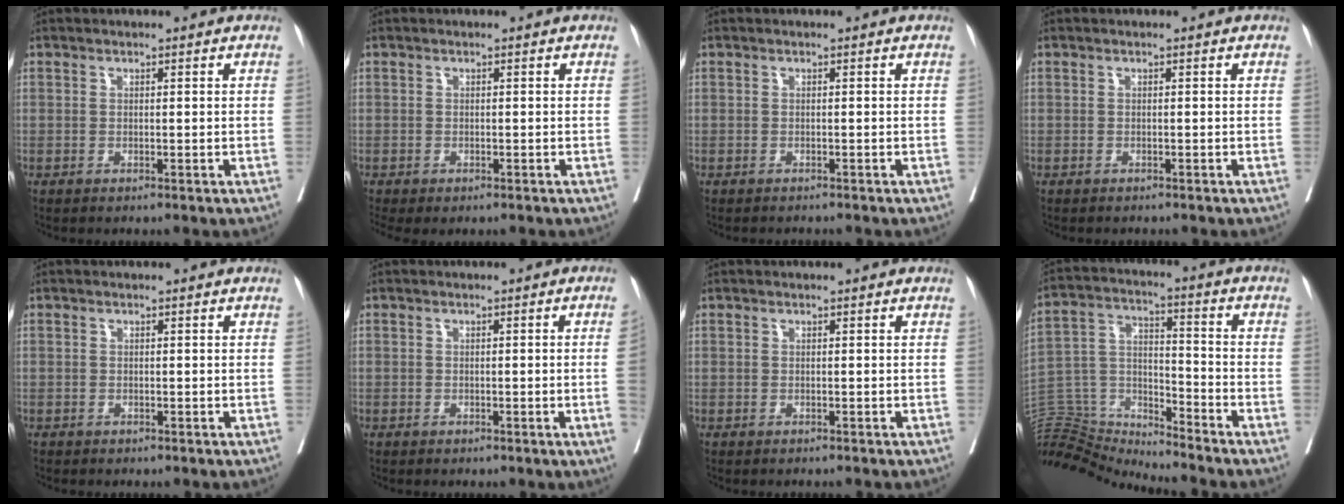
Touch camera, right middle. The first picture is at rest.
{"total": 2.6, "force": [-1.9, 1.4, 1.1], "torque": [-0.015, -0.005, -0.030]}
{"total": 1.9, "force": [-1.8, 0.5, 0.4], "torque": [-0.009, -0.003, -0.024]}
{"total": 1.5, "force": [-1.4, 0.5, 0.5], "torque": [-0.013, -0.003, -0.019]}
{"total": 0.6, "force": [-0.4, 0.5, -0.1], "torque": [-0.005, 0.004, -0.010]}
{"total": 1.7, "force": [-0.4, -0.1, 1.6], "torque": [-0.027, 0.003, -0.008]}
{"total": 0.0}
{"total": 13.4, "force": [-13.4, 0.2, 0.8], "torque": [-0.026, 0.056, -0.250]}